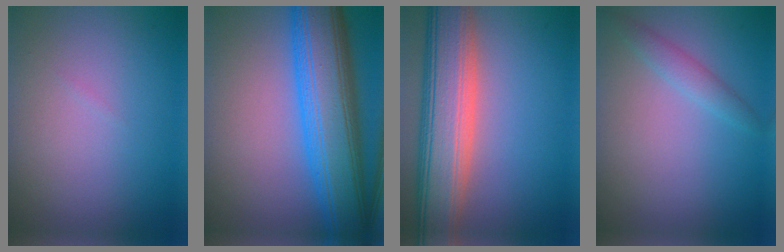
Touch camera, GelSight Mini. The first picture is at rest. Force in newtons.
{"total": 11.3, "press": 11.3, "slide": 0.3}
{"total": 10.3, "press": 10.2, "slide": 1.2}
{"total": 1.7, "press": 1.7, "slide": 0.0}